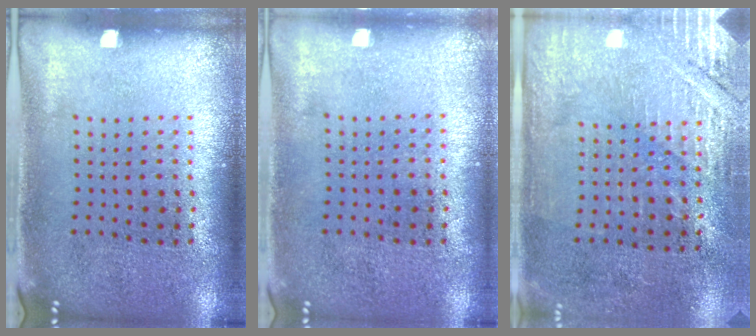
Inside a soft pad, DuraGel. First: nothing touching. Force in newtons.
{"total": 0.0}
{"total": 2.8, "press": 2.7, "slide": 0.9}